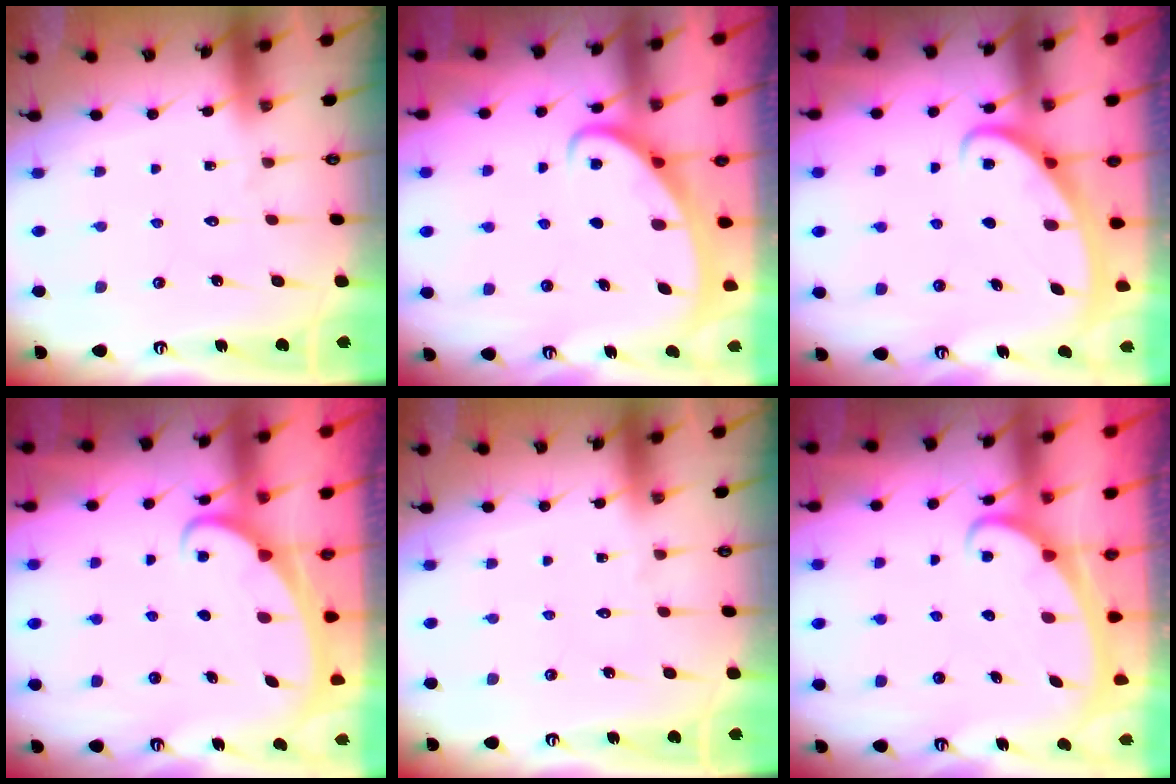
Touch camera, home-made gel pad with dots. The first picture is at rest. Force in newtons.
{"total": 2.5, "press": 2.5, "slide": 0.3}
{"total": 2.5, "press": 2.5, "slide": 0.4}
{"total": 2.5, "press": 2.4, "slide": 0.4}
{"total": 0.0}
{"total": 2.4, "press": 2.4, "slide": 0.3}